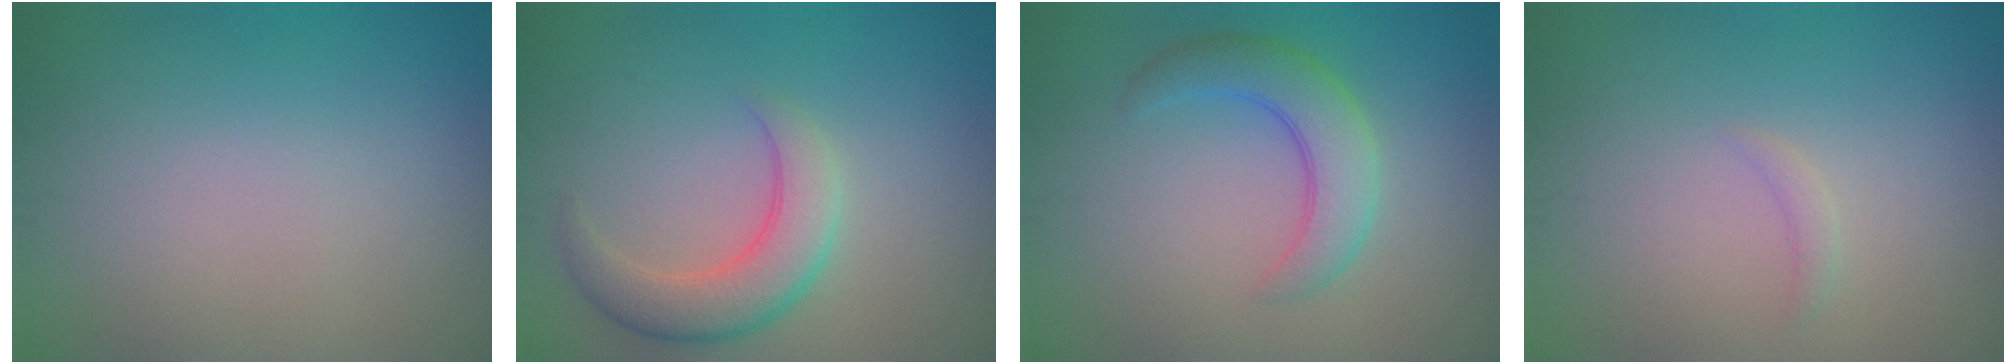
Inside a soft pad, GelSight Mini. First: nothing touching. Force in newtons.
{"total": 4.3, "press": 4.3, "slide": 0.3}
{"total": 4.2, "press": 4.2, "slide": 0.1}
{"total": 0.8, "press": 0.7, "slide": 0.2}